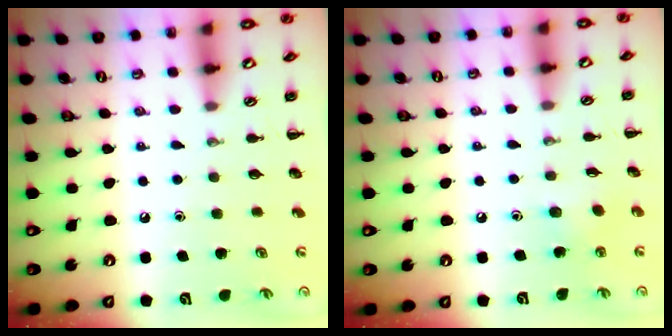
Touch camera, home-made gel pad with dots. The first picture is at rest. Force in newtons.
{"total": 3.5, "press": 3.4, "slide": 0.7}